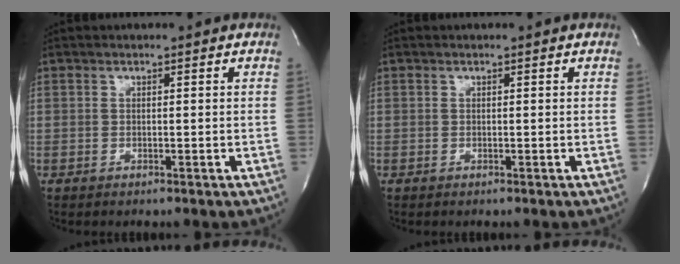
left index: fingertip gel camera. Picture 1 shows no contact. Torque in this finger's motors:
{"motor_torque": [0.00, 0.00, 0.00, 0.00]}